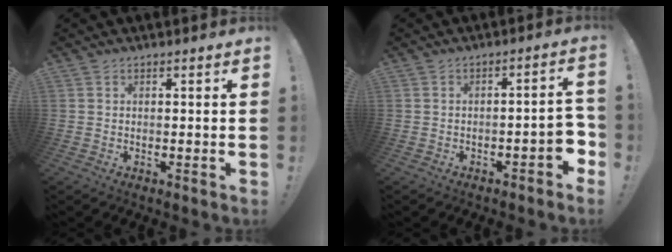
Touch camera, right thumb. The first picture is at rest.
{"total": 4.9, "force": [-2.0, 1.6, 4.1], "torque": [-0.058, 0.006, -0.032]}